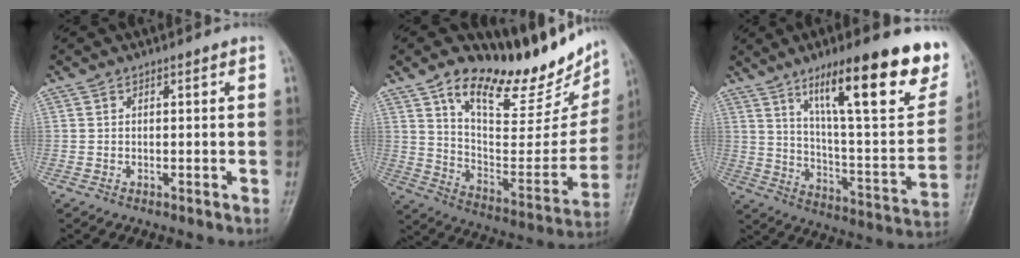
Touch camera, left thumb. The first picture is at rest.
{"total": 22.0, "force": [16.6, 7.4, 12.4], "torque": [-0.125, -0.092, 0.267]}
{"total": 26.9, "force": [15.9, 6.2, 20.8], "torque": [-0.274, -0.055, 0.251]}